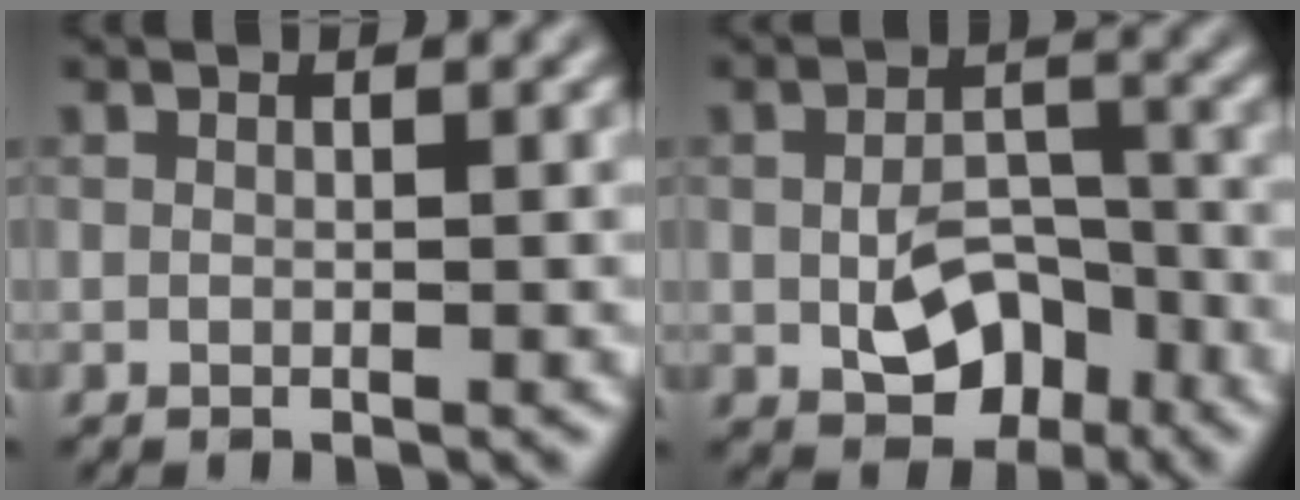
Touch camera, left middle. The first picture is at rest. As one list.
[{"total": 5.6, "force": [-1.9, 3.6, 3.8], "torque": [-0.062, -0.007, -0.025]}]